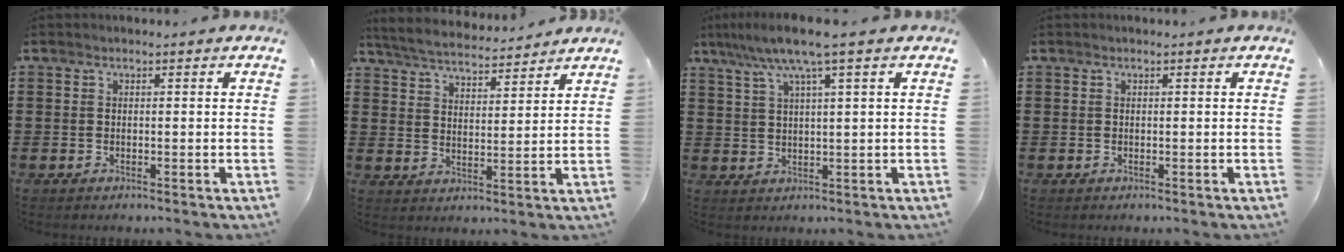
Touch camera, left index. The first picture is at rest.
{"total": 4.9, "force": [4.8, 0.4, 0.9], "torque": [-0.040, -0.025, 0.082]}
{"total": 6.7, "force": [3.8, 0.1, 5.5], "torque": [-0.114, -0.001, 0.064]}
{"total": 0.0}